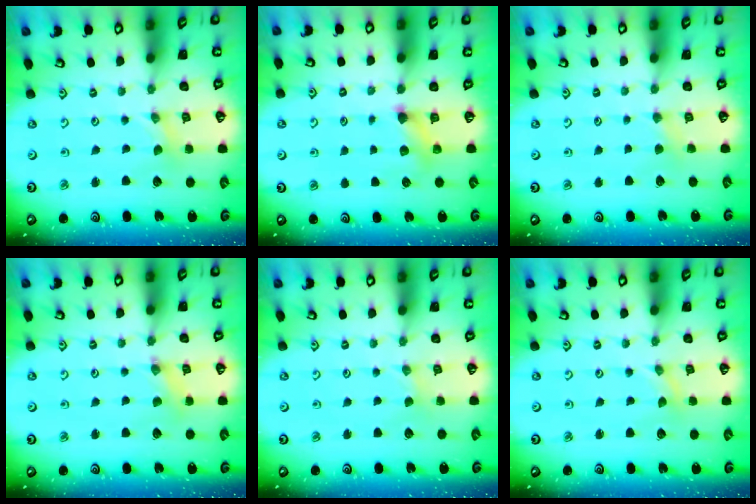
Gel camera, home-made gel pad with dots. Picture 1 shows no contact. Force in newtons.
{"total": 5.6, "press": 5.6, "slide": 0.6}
{"total": 2.7, "press": 2.6, "slide": 0.4}
{"total": 1.6, "press": 1.6, "slide": 0.3}
{"total": 0.0}
{"total": 0.0}